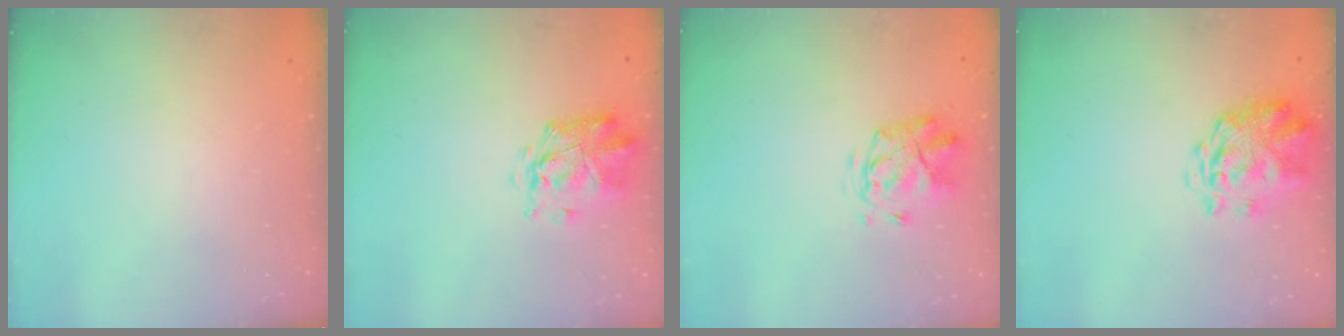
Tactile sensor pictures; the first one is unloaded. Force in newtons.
{"total": 3.0, "press": 2.8, "slide": 1.0}
{"total": 2.7, "press": 2.4, "slide": 1.2}
{"total": 3.3, "press": 3.0, "slide": 1.5}